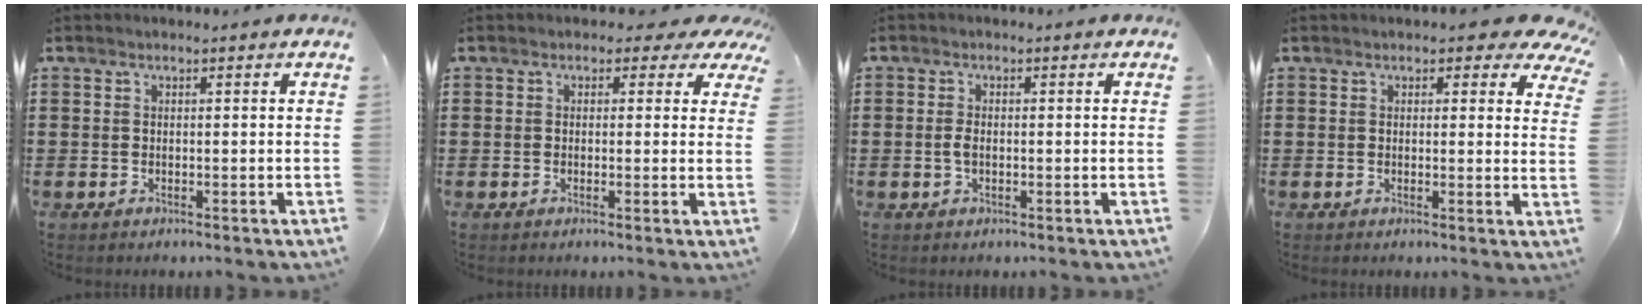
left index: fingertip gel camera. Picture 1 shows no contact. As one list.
[{"total": 1.7, "force": [0.3, 1.4, 1.0], "torque": [-0.020, 0.006, -0.001]}, {"total": 1.9, "force": [-0.3, 0.9, 1.6], "torque": [-0.047, -0.005, -0.012]}, {"total": 3.1, "force": [2.2, 1.2, 1.8], "torque": [-0.027, -0.006, 0.035]}]